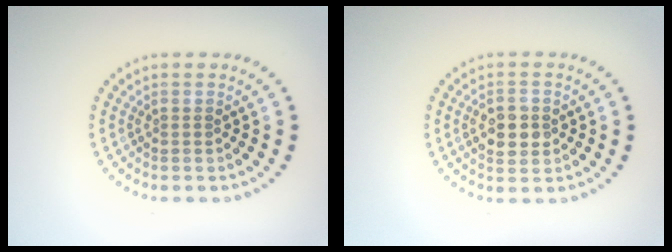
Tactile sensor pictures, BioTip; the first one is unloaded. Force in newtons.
{"total": 3.5, "press": 3.5, "slide": 0.2}